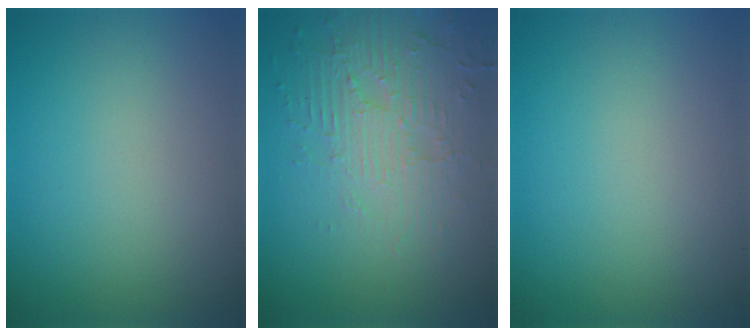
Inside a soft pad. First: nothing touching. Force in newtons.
{"total": 4.3, "press": 3.8, "slide": 2.0}
{"total": 0.0}